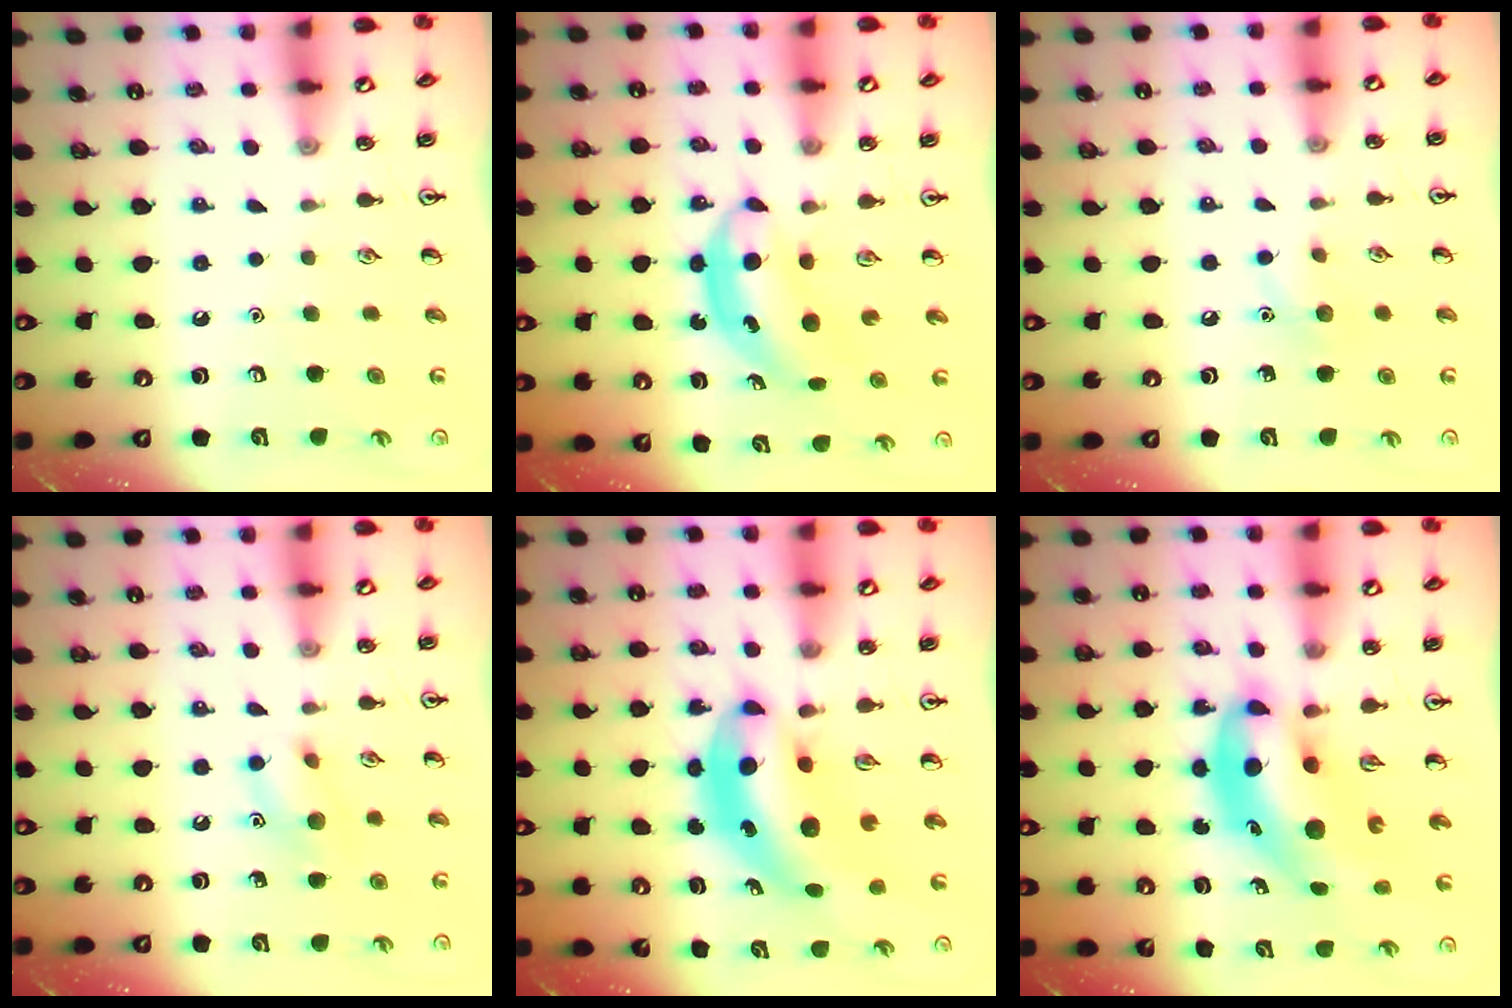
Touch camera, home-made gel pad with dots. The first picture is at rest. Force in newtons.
{"total": 5.9, "press": 5.8, "slide": 1.2}
{"total": 6.9, "press": 6.6, "slide": 1.9}
{"total": 9.5, "press": 9.4, "slide": 1.5}
{"total": 8.7, "press": 8.4, "slide": 2.5}
{"total": 9.2, "press": 8.8, "slide": 2.6}